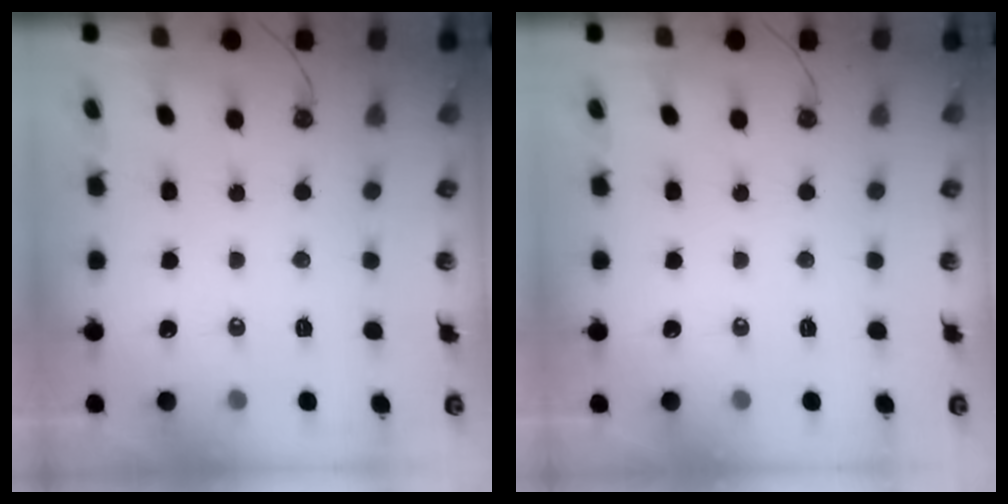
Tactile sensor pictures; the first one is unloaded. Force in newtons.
{"total": 0.0}